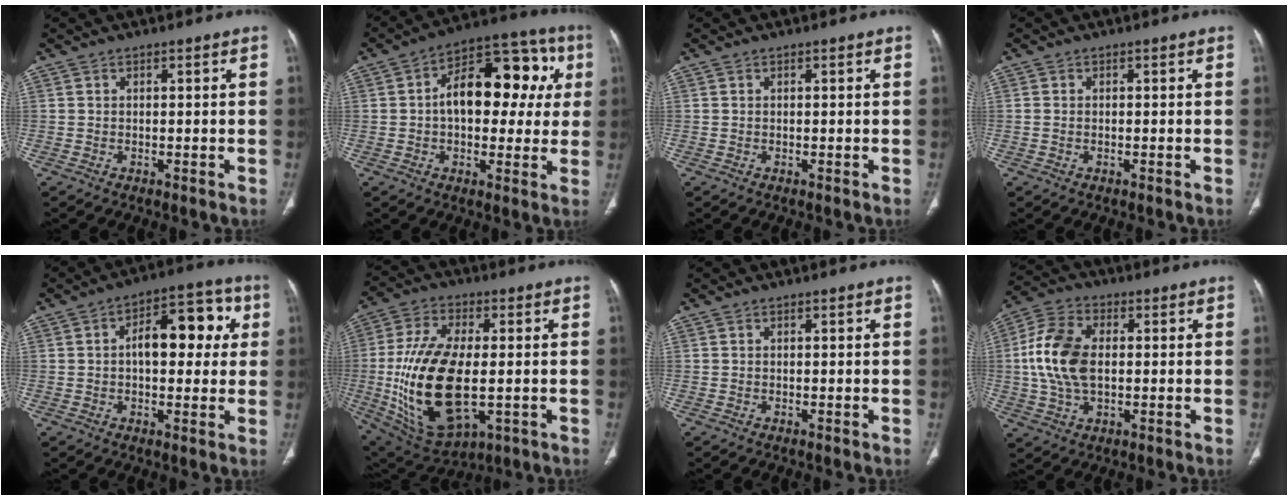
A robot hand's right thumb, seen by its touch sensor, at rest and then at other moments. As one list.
[{"total": 18.1, "force": [2.7, 10.7, 14.4], "torque": [-0.154, 0.037, 0.031]}, {"total": 0.0}, {"total": 0.5, "force": [-0.2, 0.3, 0.4], "torque": [-0.015, 0.001, -0.002]}, {"total": 13.0, "force": [2.1, 7.0, 10.7], "torque": [-0.113, 0.030, 0.023]}, {"total": 22.0, "force": [-2.3, 11.2, 18.8], "torque": [-0.374, -0.010, -0.020]}, {"total": 0.0}, {"total": 12.5, "force": [0.6, 7.6, 9.9], "torque": [-0.203, 0.015, 0.009]}]